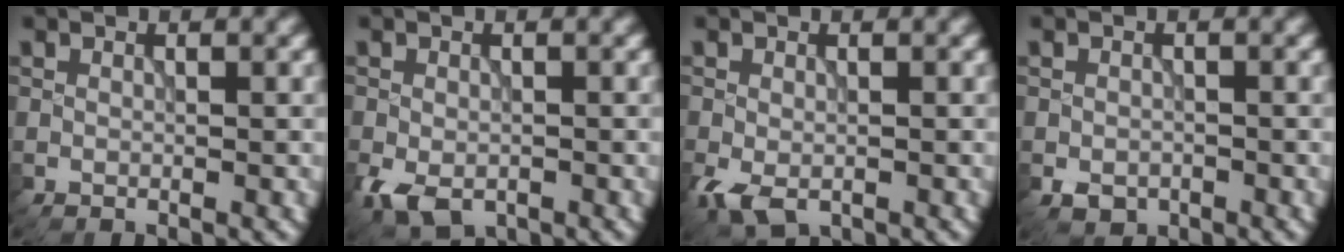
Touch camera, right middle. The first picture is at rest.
{"total": 3.8, "force": [-2.0, 2.3, 2.2], "torque": [-0.045, -0.017, -0.034]}
{"total": 2.9, "force": [-1.6, 1.7, 1.8], "torque": [-0.040, -0.015, -0.026]}
{"total": 1.9, "force": [-1.1, 1.3, 0.9], "torque": [-0.017, -0.009, -0.020]}